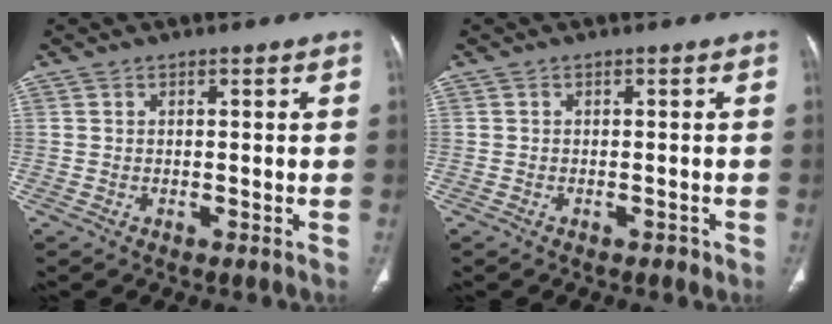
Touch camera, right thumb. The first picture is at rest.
{"total": 1.1, "force": [-0.7, 0.8, 0.4], "torque": [-0.003, 0.002, -0.010]}